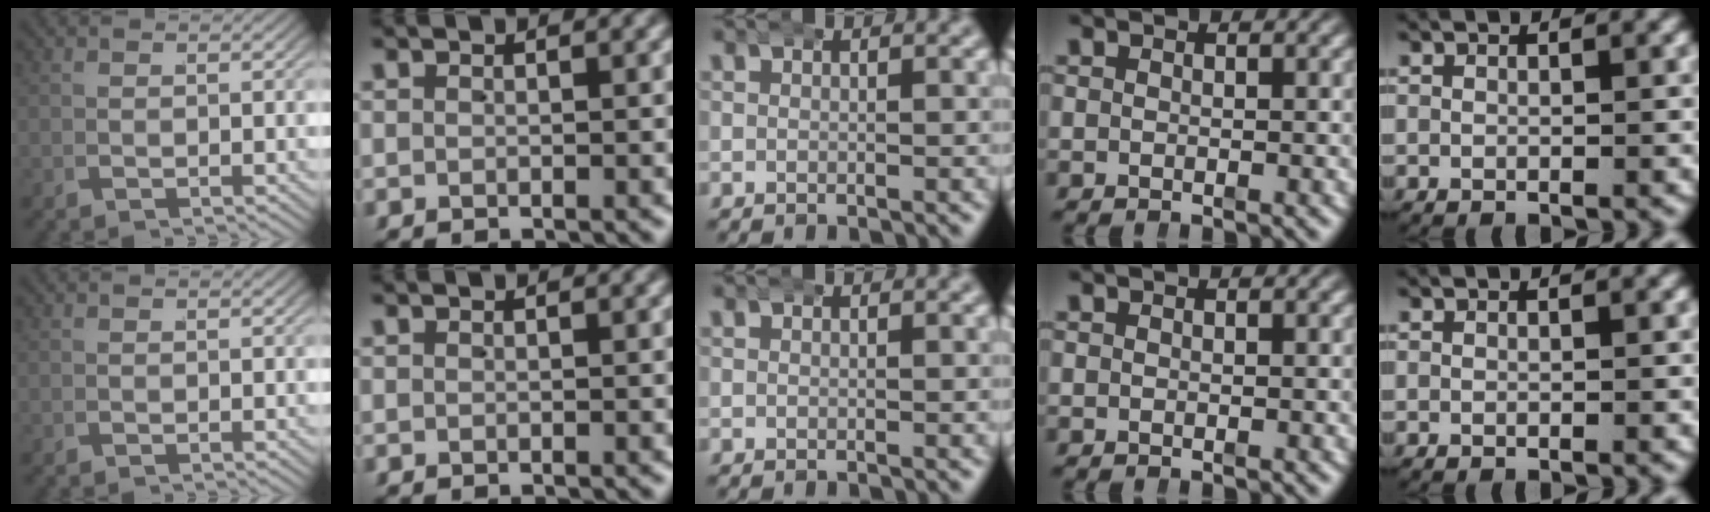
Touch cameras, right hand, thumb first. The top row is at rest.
{}